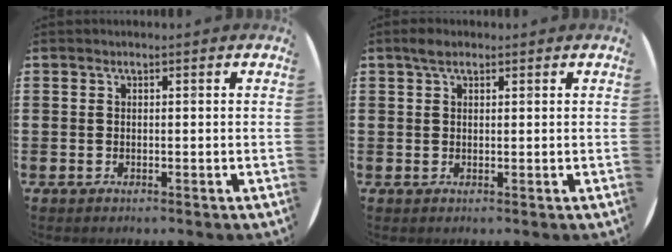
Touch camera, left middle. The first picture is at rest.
{"total": 1.9, "force": [1.3, 0.9, 1.0], "torque": [-0.014, 0.002, 0.022]}